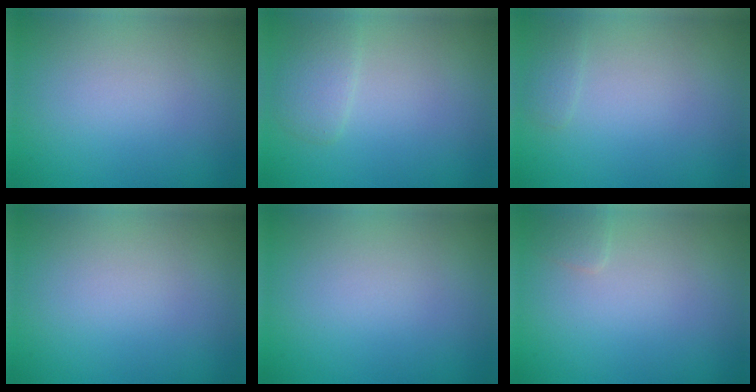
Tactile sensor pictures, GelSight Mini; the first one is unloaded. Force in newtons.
{"total": 1.8, "press": 1.8, "slide": 0.2}
{"total": 0.9, "press": 0.9, "slide": 0.0}
{"total": 0.0}
{"total": 0.0}
{"total": 0.8, "press": 0.8, "slide": 0.1}